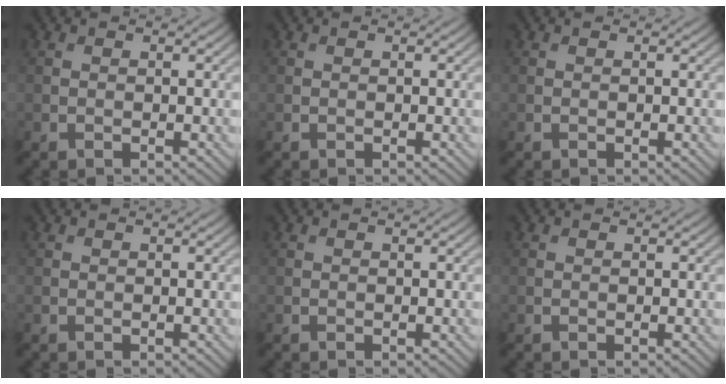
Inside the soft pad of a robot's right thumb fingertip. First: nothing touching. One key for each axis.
{"total": 0.0}
{"total": 0.0}
{"total": 0.0}
{"total": 0.0}
{"total": 0.0}